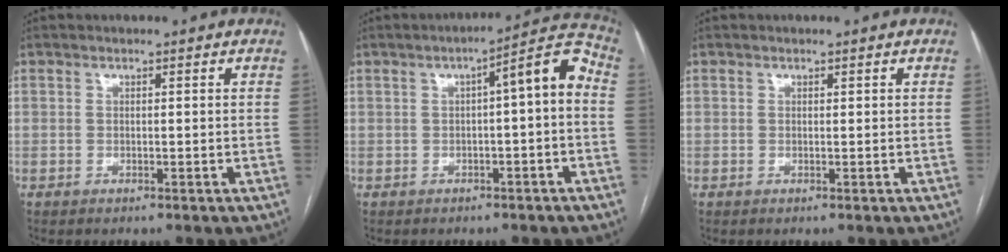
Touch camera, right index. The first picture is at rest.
{"total": 7.5, "force": [0.0, 1.2, 7.4], "torque": [-0.096, 0.032, -0.005]}
{"total": 0.0}